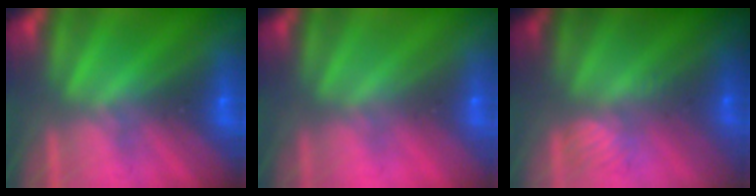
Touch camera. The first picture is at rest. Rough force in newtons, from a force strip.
{"total": 2.9}
{"total": 2.6}